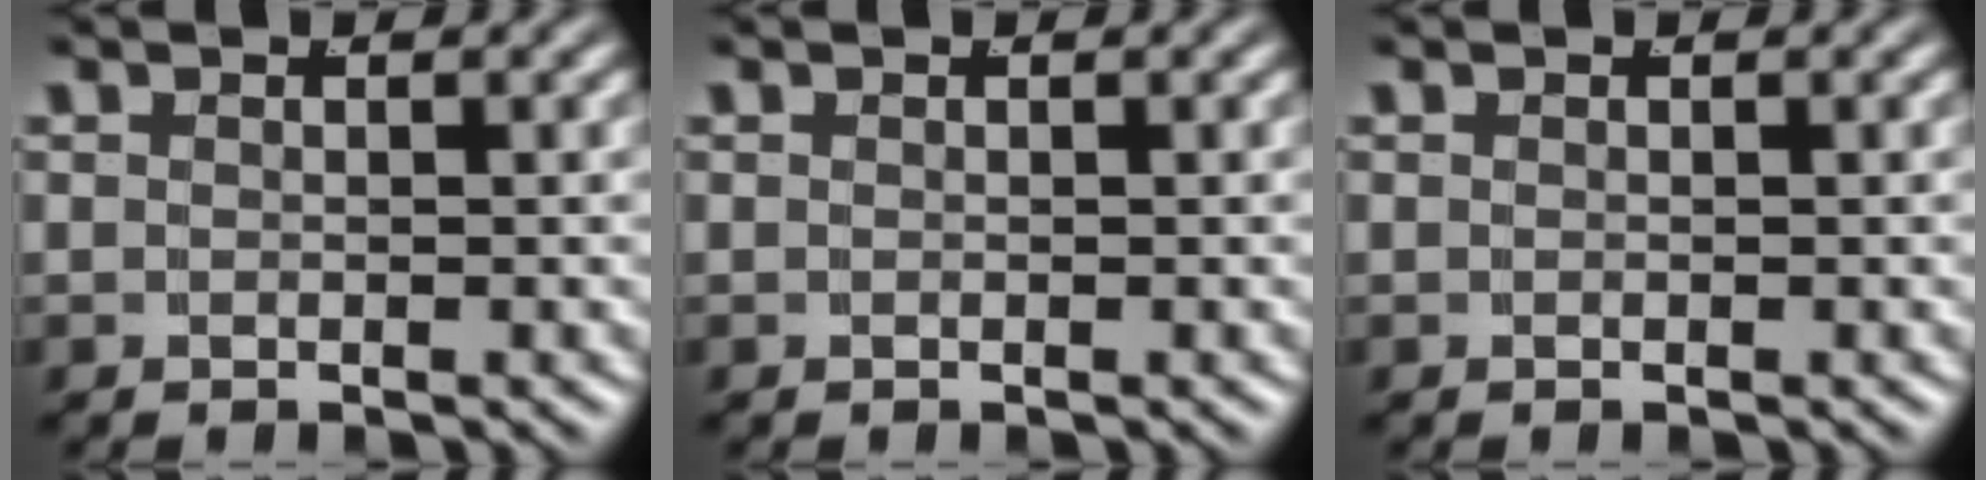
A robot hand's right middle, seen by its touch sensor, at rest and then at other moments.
{"total": 0.0}
{"total": 0.0}